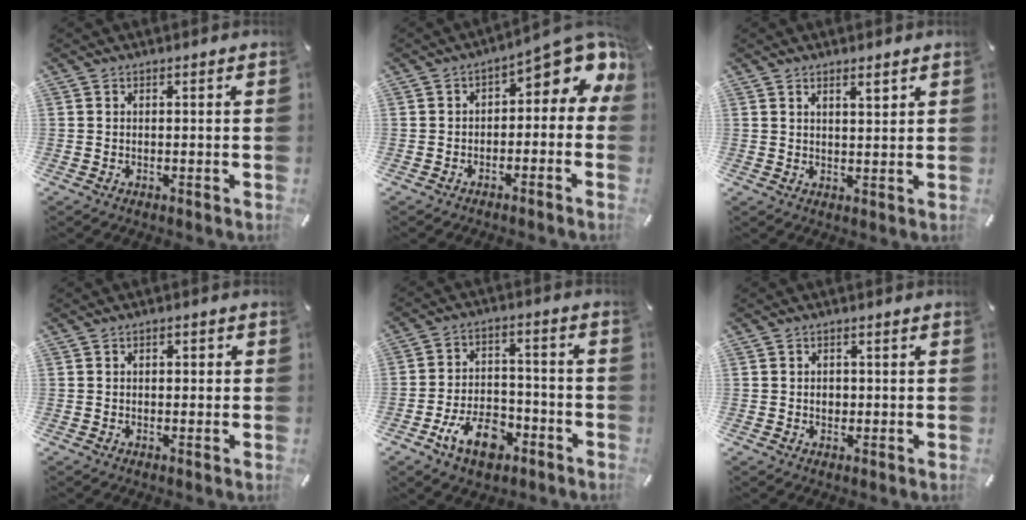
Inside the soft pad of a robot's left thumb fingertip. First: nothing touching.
{"total": 6.9, "force": [2.5, 3.5, 5.4], "torque": [-0.068, -0.029, 0.039]}
{"total": 2.8, "force": [2.0, 0.7, 1.7], "torque": [-0.028, -0.007, 0.035]}
{"total": 1.4, "force": [-0.1, 1.0, 0.9], "torque": [-0.017, 0.006, -0.006]}
{"total": 12.1, "force": [-6.2, 7.1, 7.6], "torque": [-0.135, 0.035, -0.108]}
{"total": 1.8, "force": [0.0, 1.5, 1.0], "torque": [-0.014, 0.002, -0.004]}